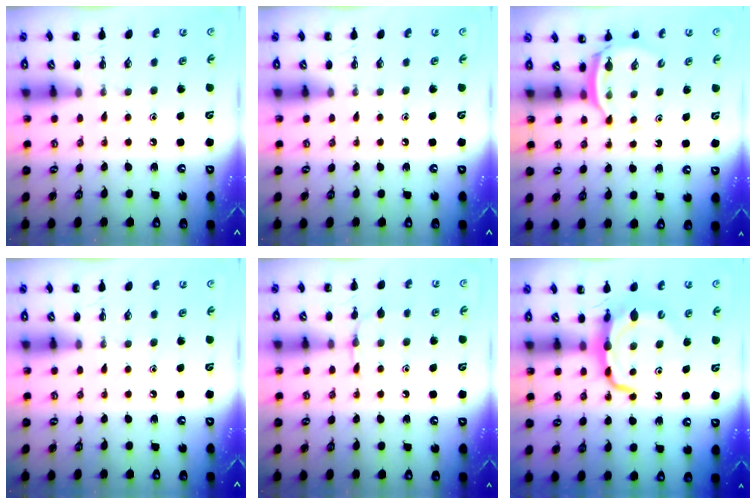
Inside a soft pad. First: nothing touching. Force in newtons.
{"total": 0.0}
{"total": 3.9, "press": 3.9, "slide": 0.6}
{"total": 0.0}
{"total": 4.4, "press": 4.2, "slide": 1.2}
{"total": 7.2, "press": 7.2, "slide": 0.4}